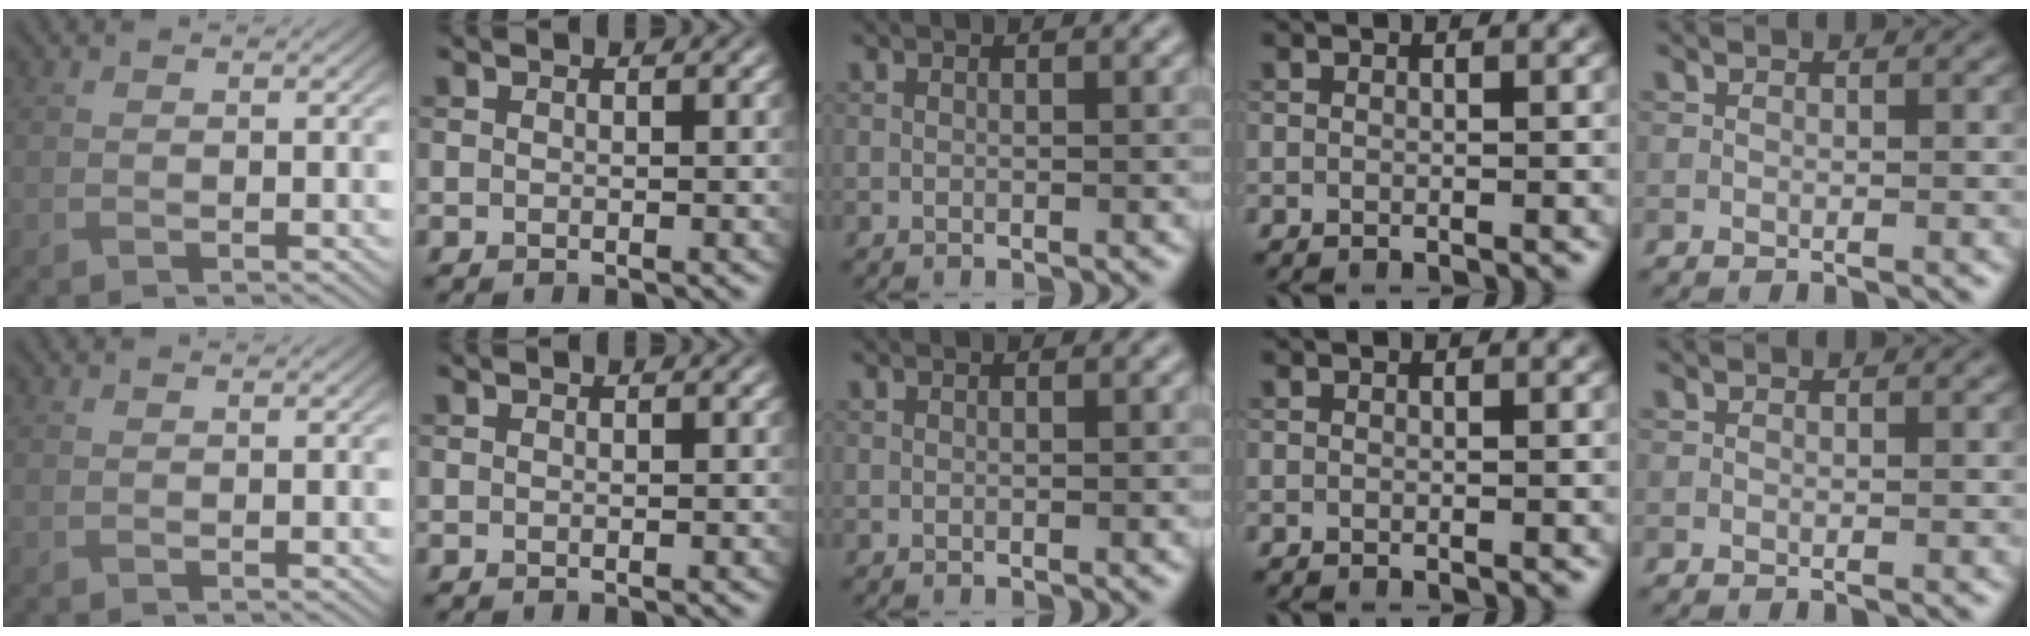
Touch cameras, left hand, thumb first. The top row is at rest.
{}